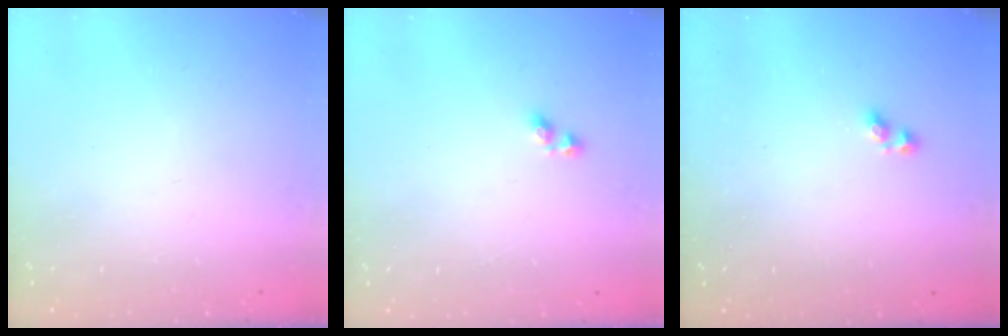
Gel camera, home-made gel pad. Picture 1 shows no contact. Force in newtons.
{"total": 2.7, "press": 2.7, "slide": 0.4}
{"total": 3.0, "press": 3.0, "slide": 0.4}